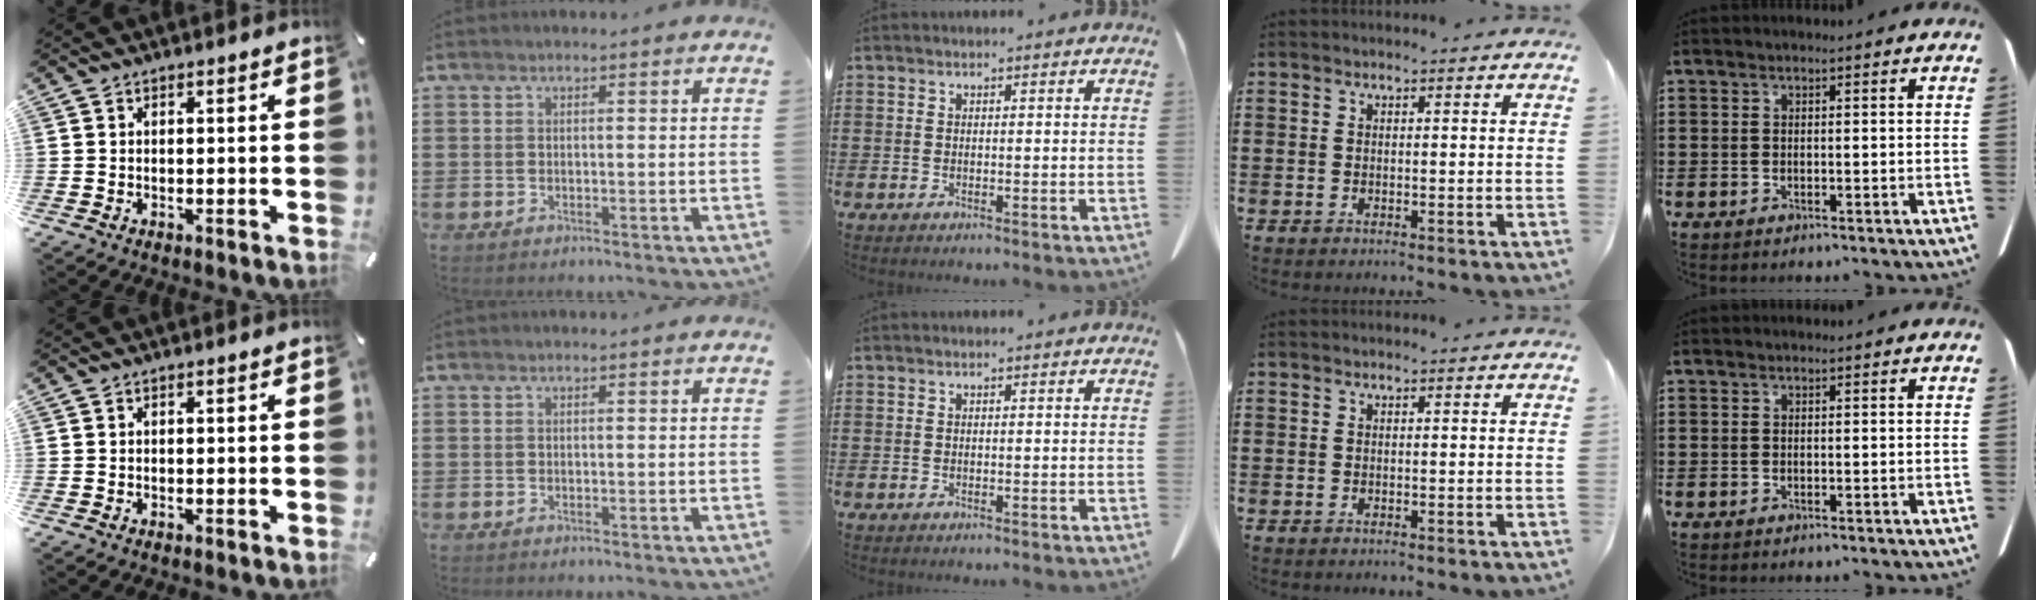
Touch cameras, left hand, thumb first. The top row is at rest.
{}